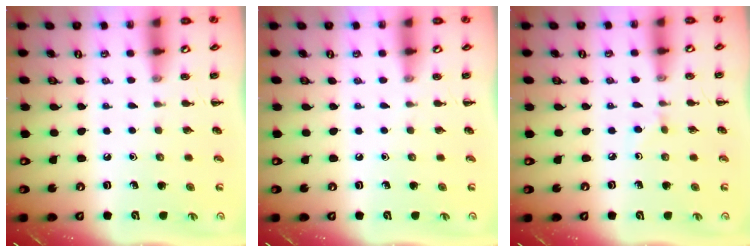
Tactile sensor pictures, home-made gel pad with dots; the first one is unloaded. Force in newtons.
{"total": 0.0}
{"total": 2.0, "press": 1.8, "slide": 0.8}